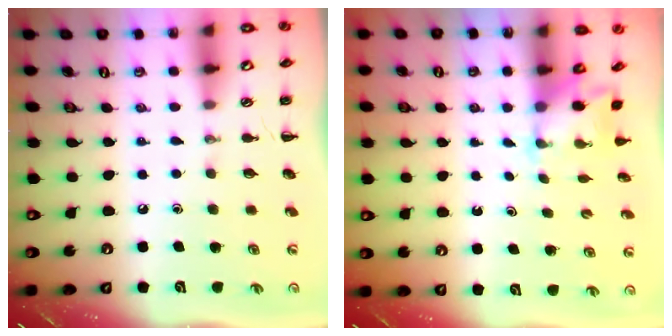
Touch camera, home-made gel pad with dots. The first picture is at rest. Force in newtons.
{"total": 2.0, "press": 1.9, "slide": 0.6}